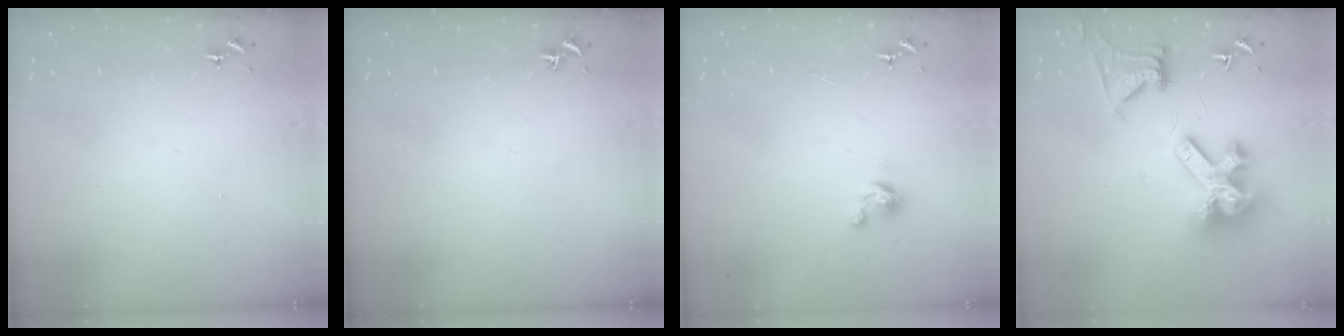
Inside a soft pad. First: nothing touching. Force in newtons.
{"total": 0.0}
{"total": 3.5, "press": 3.5, "slide": 0.3}
{"total": 19.4, "press": 19.2, "slide": 2.4}